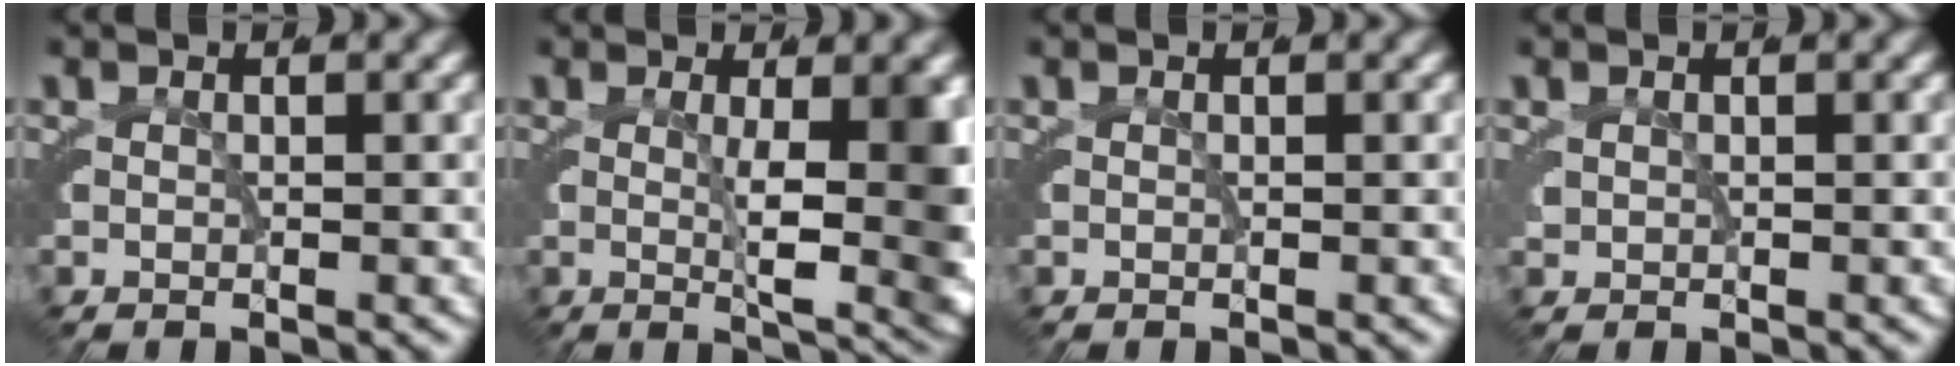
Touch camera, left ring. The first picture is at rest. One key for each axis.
{"total": 7.5, "fx": -0.3, "fy": 2.1, "fz": 7.2, "tx": -0.077, "ty": -0.021, "tz": 0.002}
{"total": 0.0}
{"total": 0.7, "fx": 0.7, "fy": -0.1, "fz": 0.2, "tx": -0.009, "ty": -0.002, "tz": 0.017}